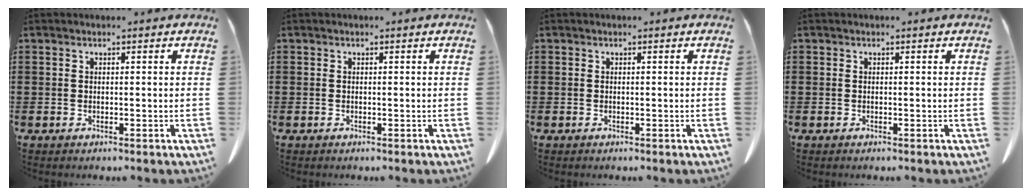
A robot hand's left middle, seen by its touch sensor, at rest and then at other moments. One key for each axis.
{"total": 0.0}
{"total": 0.0}
{"total": 0.0}